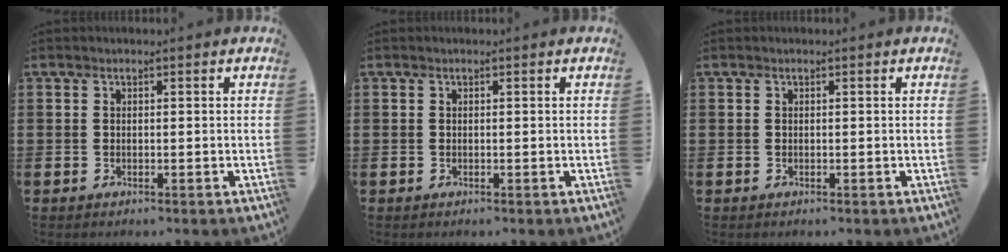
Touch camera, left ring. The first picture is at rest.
{"total": 0.0}
{"total": 0.0}